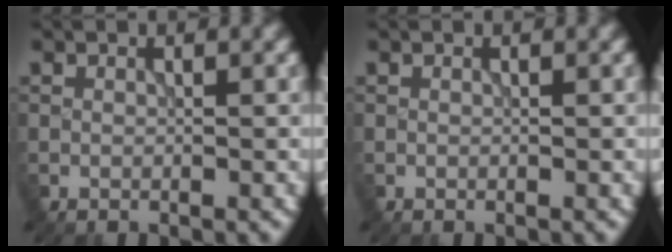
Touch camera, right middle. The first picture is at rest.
{"total": 0.0}